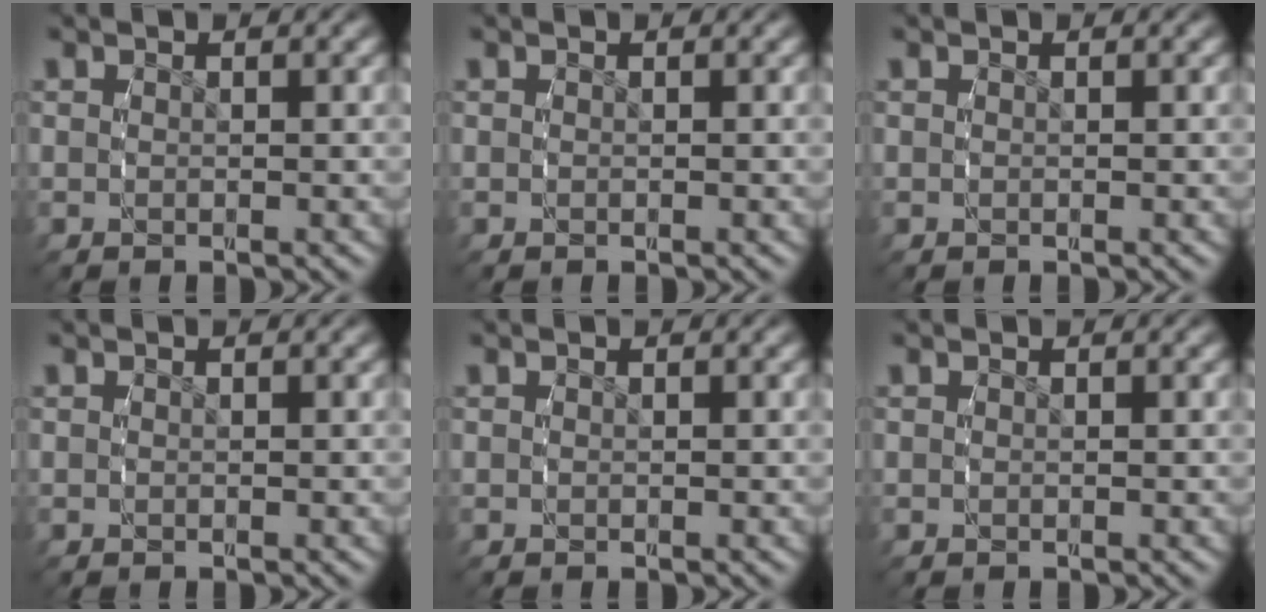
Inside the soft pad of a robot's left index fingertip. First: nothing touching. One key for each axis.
{"total": 0.0}
{"total": 0.0}
{"total": 0.0}
{"total": 0.0}
{"total": 0.0}